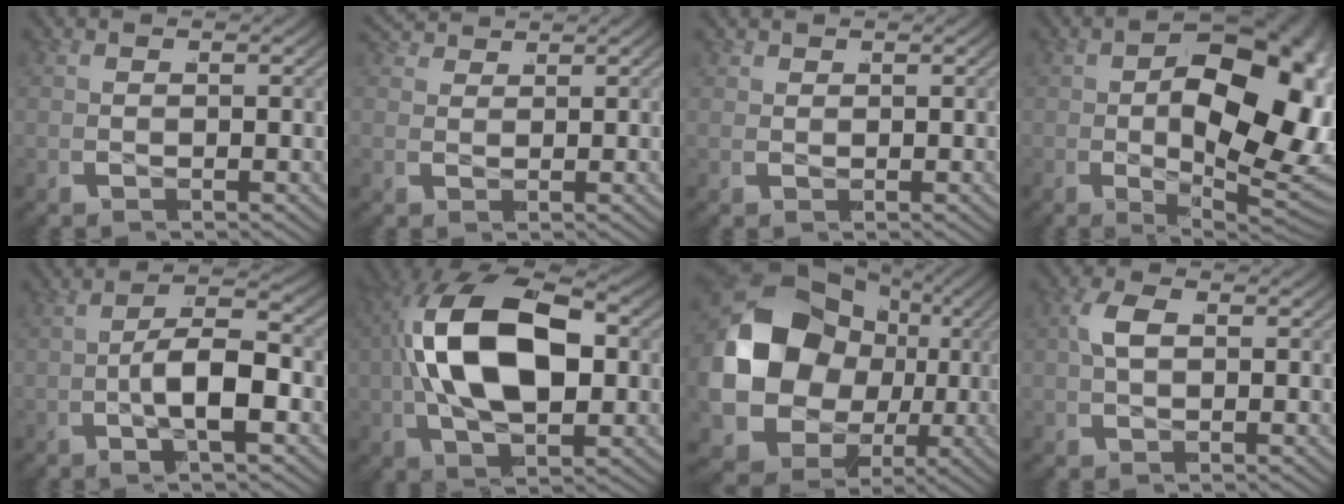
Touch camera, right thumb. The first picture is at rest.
{"total": 2.8, "force": [2.6, 0.7, 0.5], "torque": [-0.002, 0.005, 0.043]}
{"total": 0.8, "force": [0.7, 0.4, 0.0], "torque": [0.003, -0.003, 0.016]}
{"total": 18.3, "force": [-2.1, 10.5, 14.8], "torque": [-0.228, -0.048, -0.012]}
{"total": 6.9, "force": [-1.5, 3.0, 6.1], "torque": [-0.114, -0.003, -0.027]}
{"total": 14.1, "force": [0.2, 8.2, 11.4], "torque": [-0.248, -0.010, 0.005]}
{"total": 20.5, "force": [-0.7, 15.4, 13.4], "torque": [-0.308, -0.044, 0.003]}
{"total": 2.4, "force": [0.4, 1.3, 2.0], "torque": [-0.039, 0.009, 0.003]}